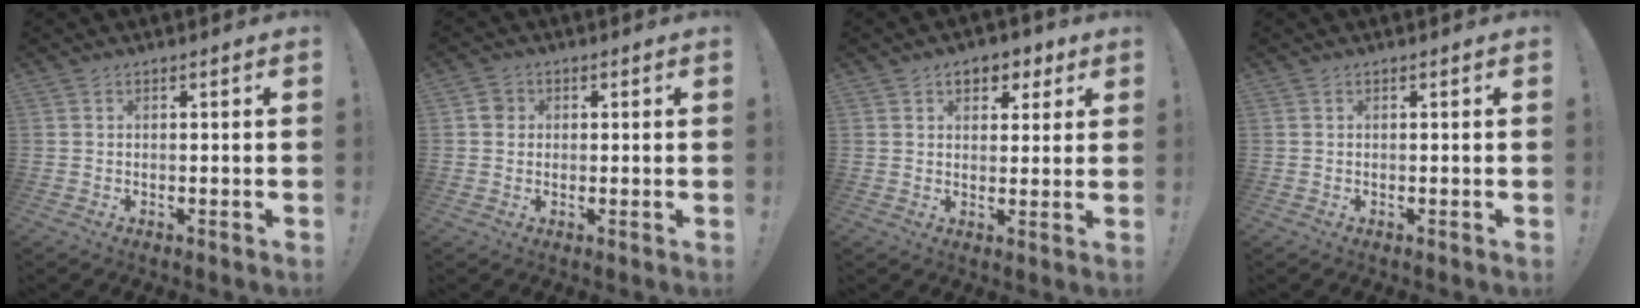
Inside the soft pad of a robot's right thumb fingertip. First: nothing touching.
{"total": 3.4, "force": [0.4, 3.2, 1.2], "torque": [-0.015, 0.009, 0.006]}
{"total": 6.0, "force": [2.9, 4.3, 2.9], "torque": [-0.030, -0.009, 0.051]}
{"total": 0.0}